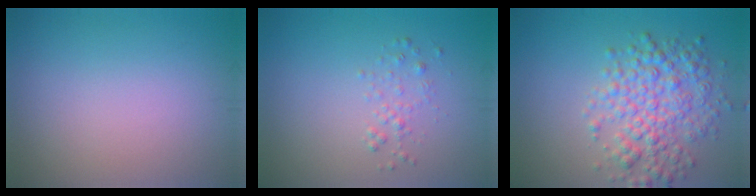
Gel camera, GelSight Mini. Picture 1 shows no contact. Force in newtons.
{"total": 1.0, "press": 1.0, "slide": 0.1}
{"total": 5.5, "press": 5.5, "slide": 0.1}